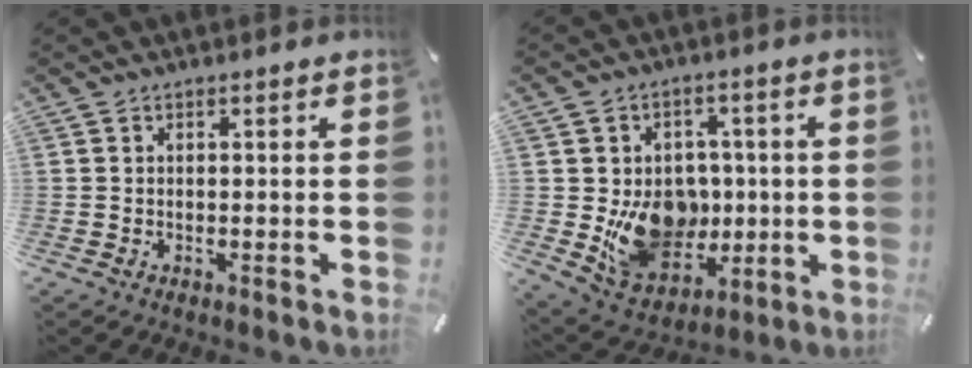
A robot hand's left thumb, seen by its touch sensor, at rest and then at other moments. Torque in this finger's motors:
{"motor_torque": [2.04, 2.22, 0.51, -0.27, 0.38]}